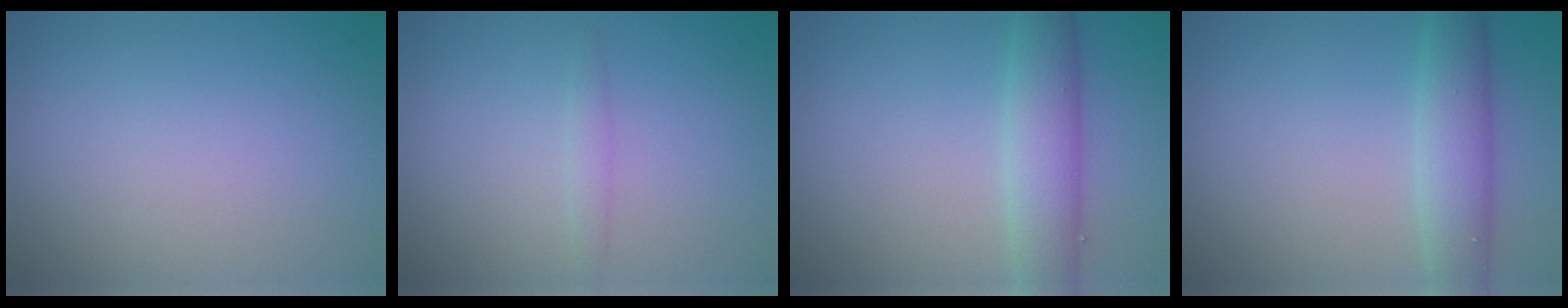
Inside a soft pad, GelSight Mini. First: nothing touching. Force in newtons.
{"total": 1.0, "press": 0.9, "slide": 0.2}
{"total": 4.3, "press": 4.3, "slide": 0.3}
{"total": 4.0, "press": 4.0, "slide": 0.2}